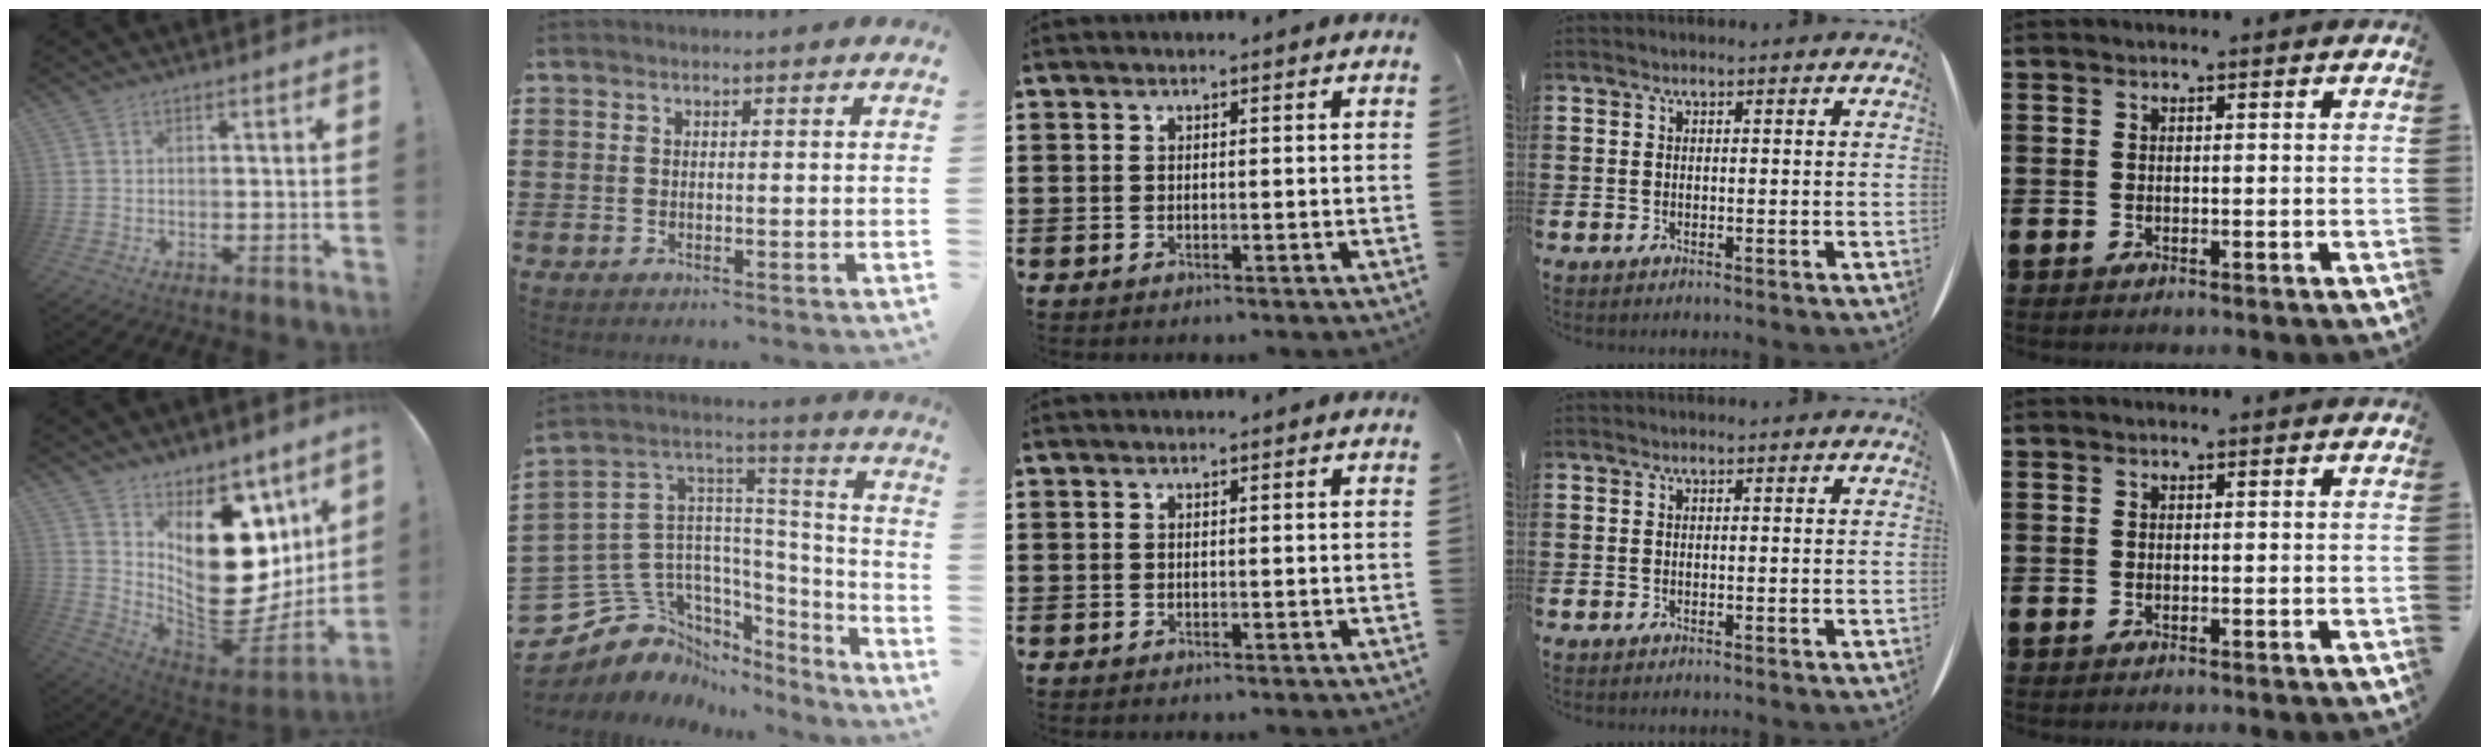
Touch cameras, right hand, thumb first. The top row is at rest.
{"thumb": {"total": 24.0, "force": [4.0, 14.9, 18.5], "torque": [-0.255, -0.052, 0.105]}, "index": {"total": 9.2, "force": [-4.3, 8.0, 1.4], "torque": [-0.079, -0.026, -0.076]}}